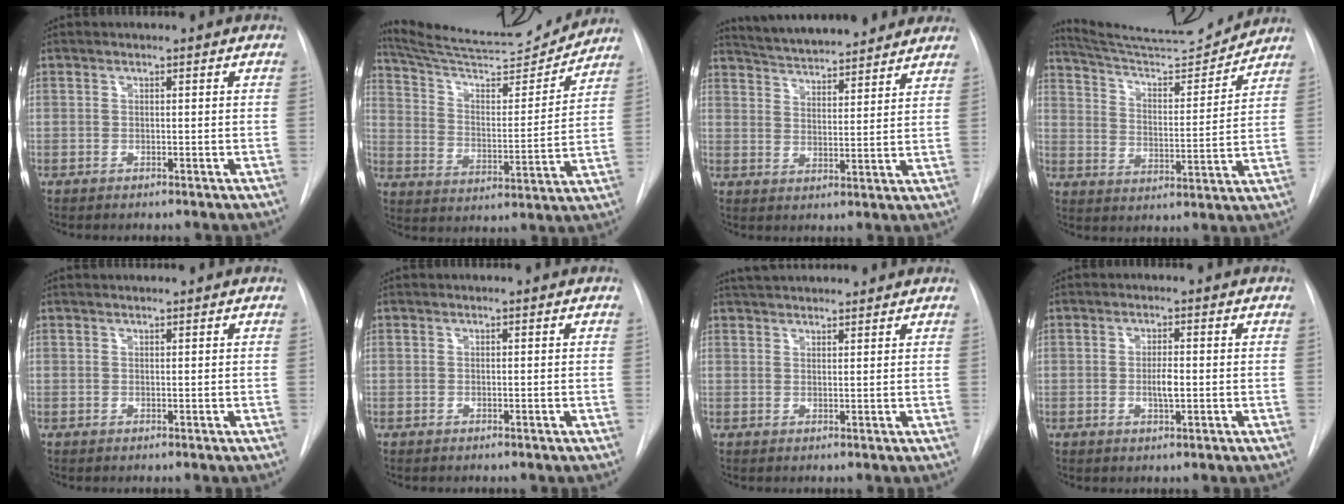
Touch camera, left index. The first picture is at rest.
{"total": 19.5, "force": [18.6, 1.7, 5.5], "torque": [-0.096, -0.020, 0.280]}
{"total": 17.0, "force": [15.4, 3.1, 6.5], "torque": [-0.102, 0.022, 0.219]}
{"total": 15.4, "force": [15.0, 0.3, 3.5], "torque": [-0.064, -0.019, 0.232]}
{"total": 1.2, "force": [1.1, -0.1, 0.4], "torque": [-0.004, 0.015, 0.023]}
{"total": 0.0}
{"total": 8.2, "force": [7.6, 1.4, 3.0], "torque": [-0.048, 0.040, 0.110]}
{"total": 2.6, "force": [-0.3, 0.6, 2.5], "torque": [-0.046, 0.000, -0.004]}